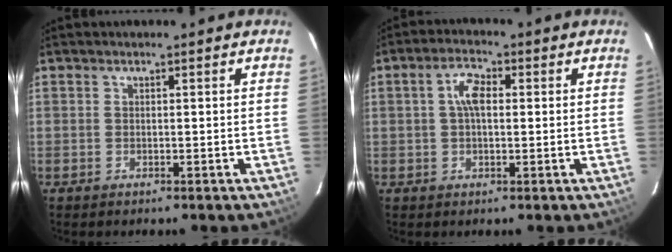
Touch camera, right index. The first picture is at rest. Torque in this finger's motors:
{"motor_torque": [0.14, -0.06, 0.30, 0.09]}